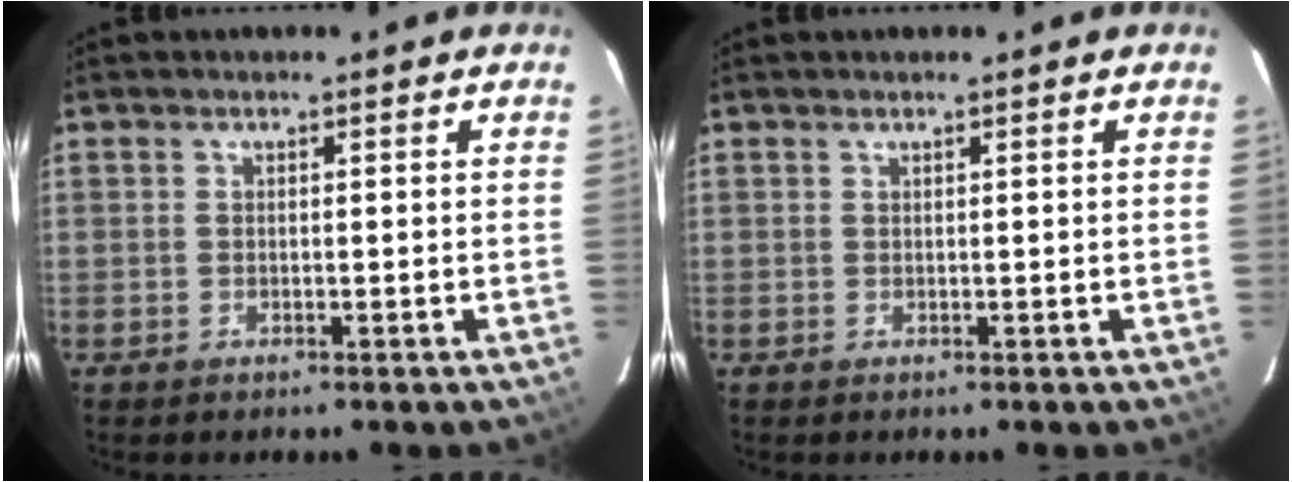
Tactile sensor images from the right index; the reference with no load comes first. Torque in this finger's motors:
{"motor_torque": [0.13, 0.04, 0.05, 0.01]}